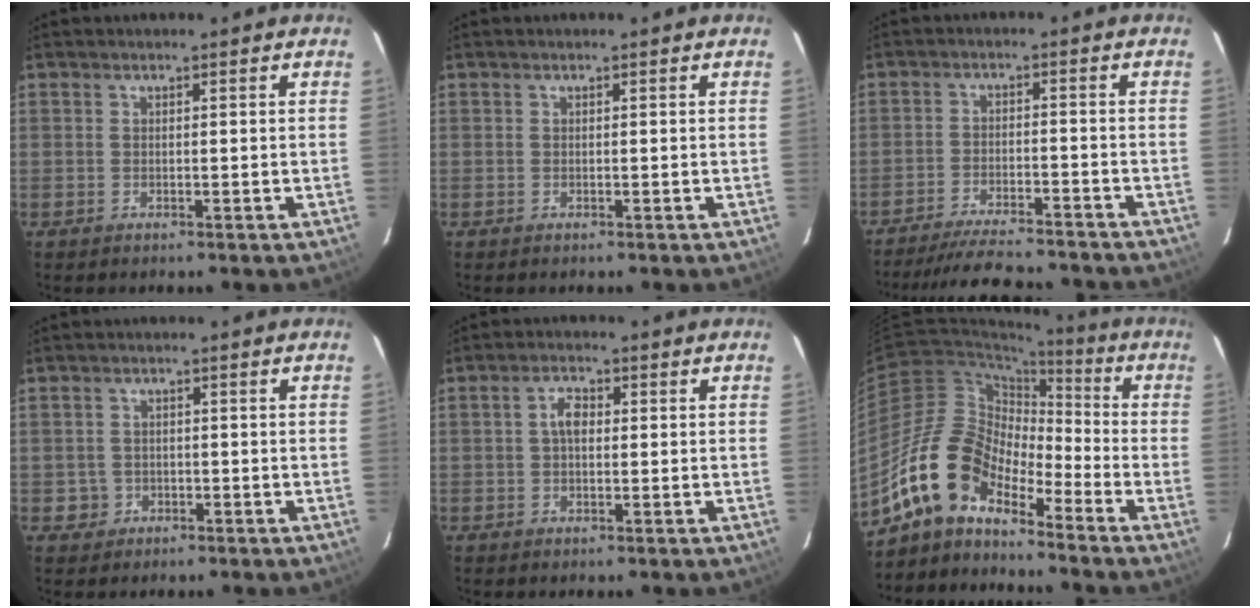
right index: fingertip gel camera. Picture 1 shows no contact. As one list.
[{"total": 0.0}, {"total": 17.4, "force": [-15.8, 2.9, 6.7], "torque": [-0.140, -0.012, -0.222]}, {"total": 2.8, "force": [-0.9, 2.7, 0.1], "torque": [-0.007, 0.010, -0.010]}, {"total": 3.0, "force": [0.2, 1.8, 2.4], "torque": [-0.046, 0.011, 0.004]}, {"total": 13.2, "force": [-10.0, 5.7, 6.5], "torque": [-0.112, 0.015, -0.202]}]